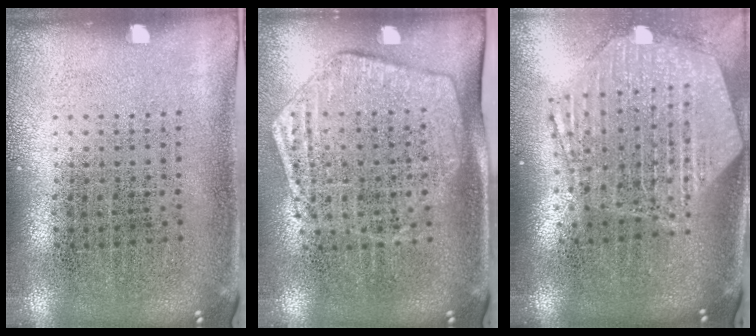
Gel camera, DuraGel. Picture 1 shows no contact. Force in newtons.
{"total": 1.8, "press": 1.5, "slide": 0.8}
{"total": 3.0, "press": 2.4, "slide": 1.8}